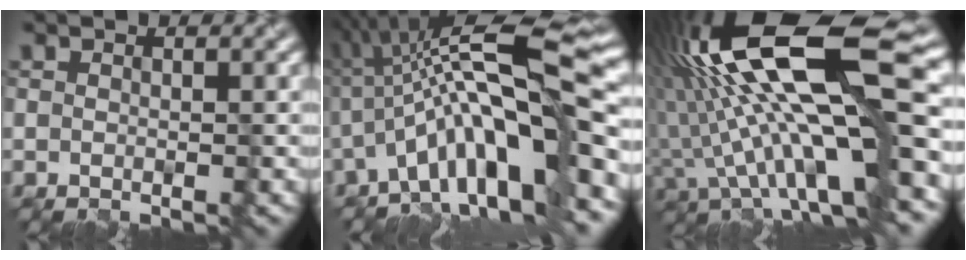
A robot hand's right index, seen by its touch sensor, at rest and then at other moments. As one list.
[{"total": 14.4, "force": [-1.7, 3.6, 13.8], "torque": [-0.215, 0.030, -0.032]}, {"total": 16.7, "force": [1.0, 4.6, 16.0], "torque": [-0.282, 0.025, 0.016]}]